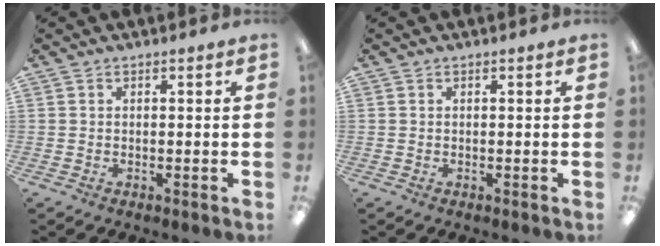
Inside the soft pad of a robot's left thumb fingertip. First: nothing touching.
{"total": 0.0}